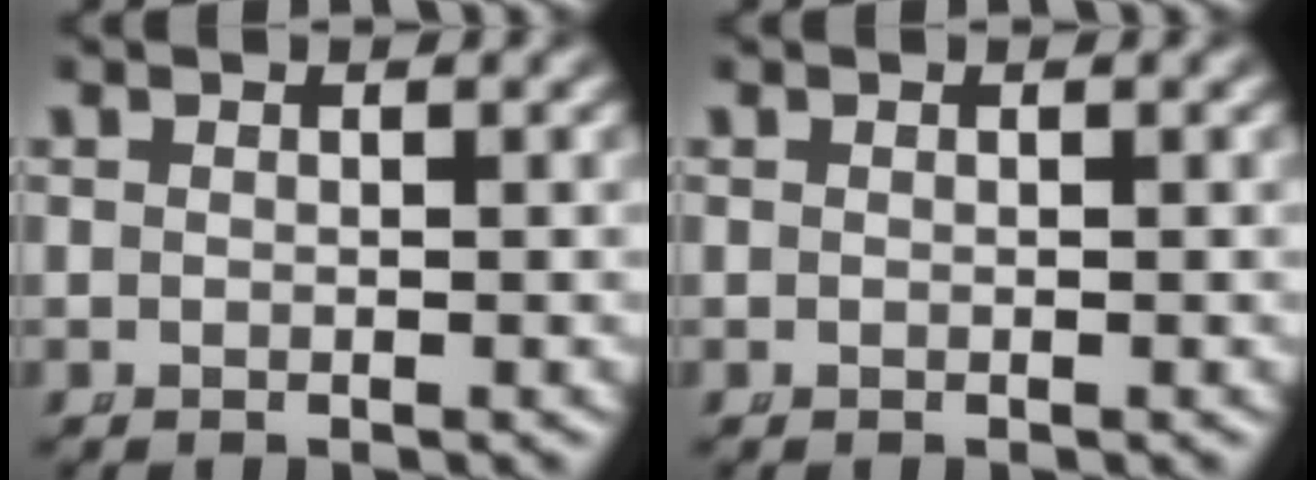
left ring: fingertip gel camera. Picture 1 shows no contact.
{"total": 0.0}